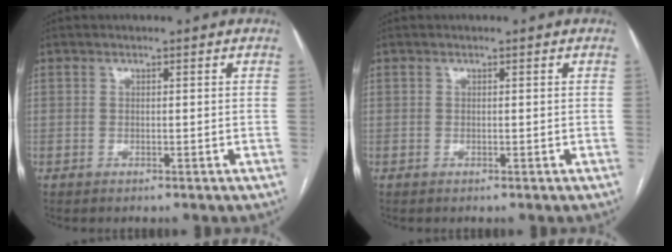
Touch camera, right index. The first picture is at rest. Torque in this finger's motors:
{"motor_torque": [0.00, 0.00, 0.01, 0.00]}